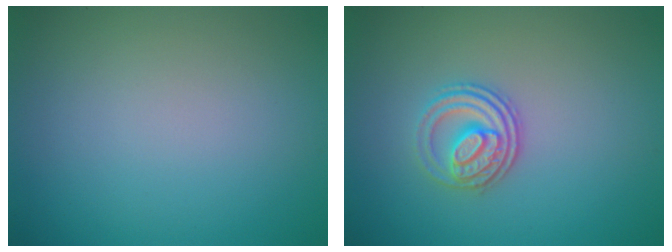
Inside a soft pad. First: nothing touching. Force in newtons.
{"total": 3.0, "press": 2.6, "slide": 1.5}